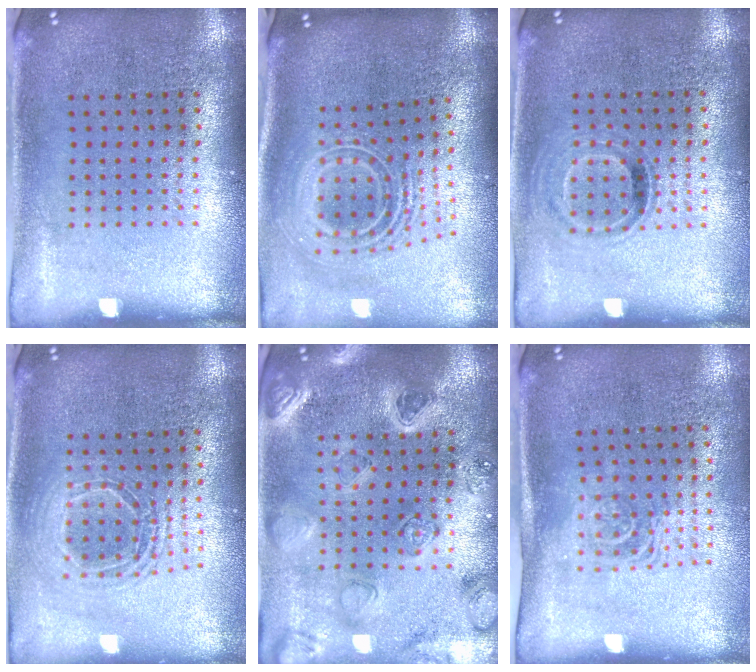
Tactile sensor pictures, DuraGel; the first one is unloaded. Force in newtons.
{"total": 2.6, "press": 1.8, "slide": 1.9}
{"total": 1.0, "press": 0.8, "slide": 0.5}
{"total": 1.7, "press": 1.4, "slide": 0.9}
{"total": 2.2, "press": 2.2, "slide": 0.3}
{"total": 1.6, "press": 1.3, "slide": 1.0}